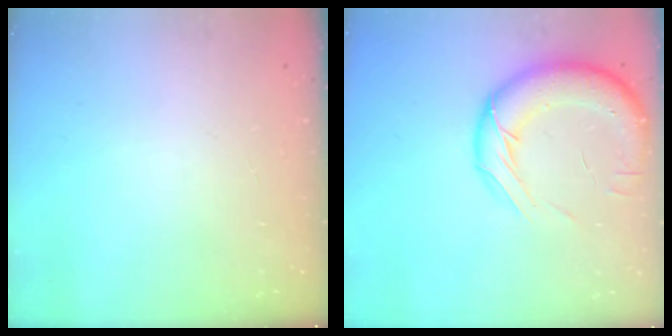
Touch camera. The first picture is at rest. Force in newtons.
{"total": 18.0, "press": 17.6, "slide": 3.7}